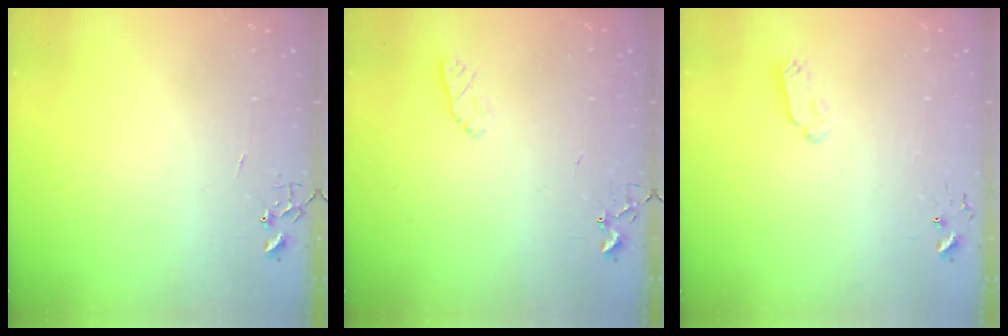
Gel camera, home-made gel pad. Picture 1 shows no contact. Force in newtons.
{"total": 5.0, "press": 4.9, "slide": 0.9}
{"total": 5.6, "press": 5.6, "slide": 0.3}